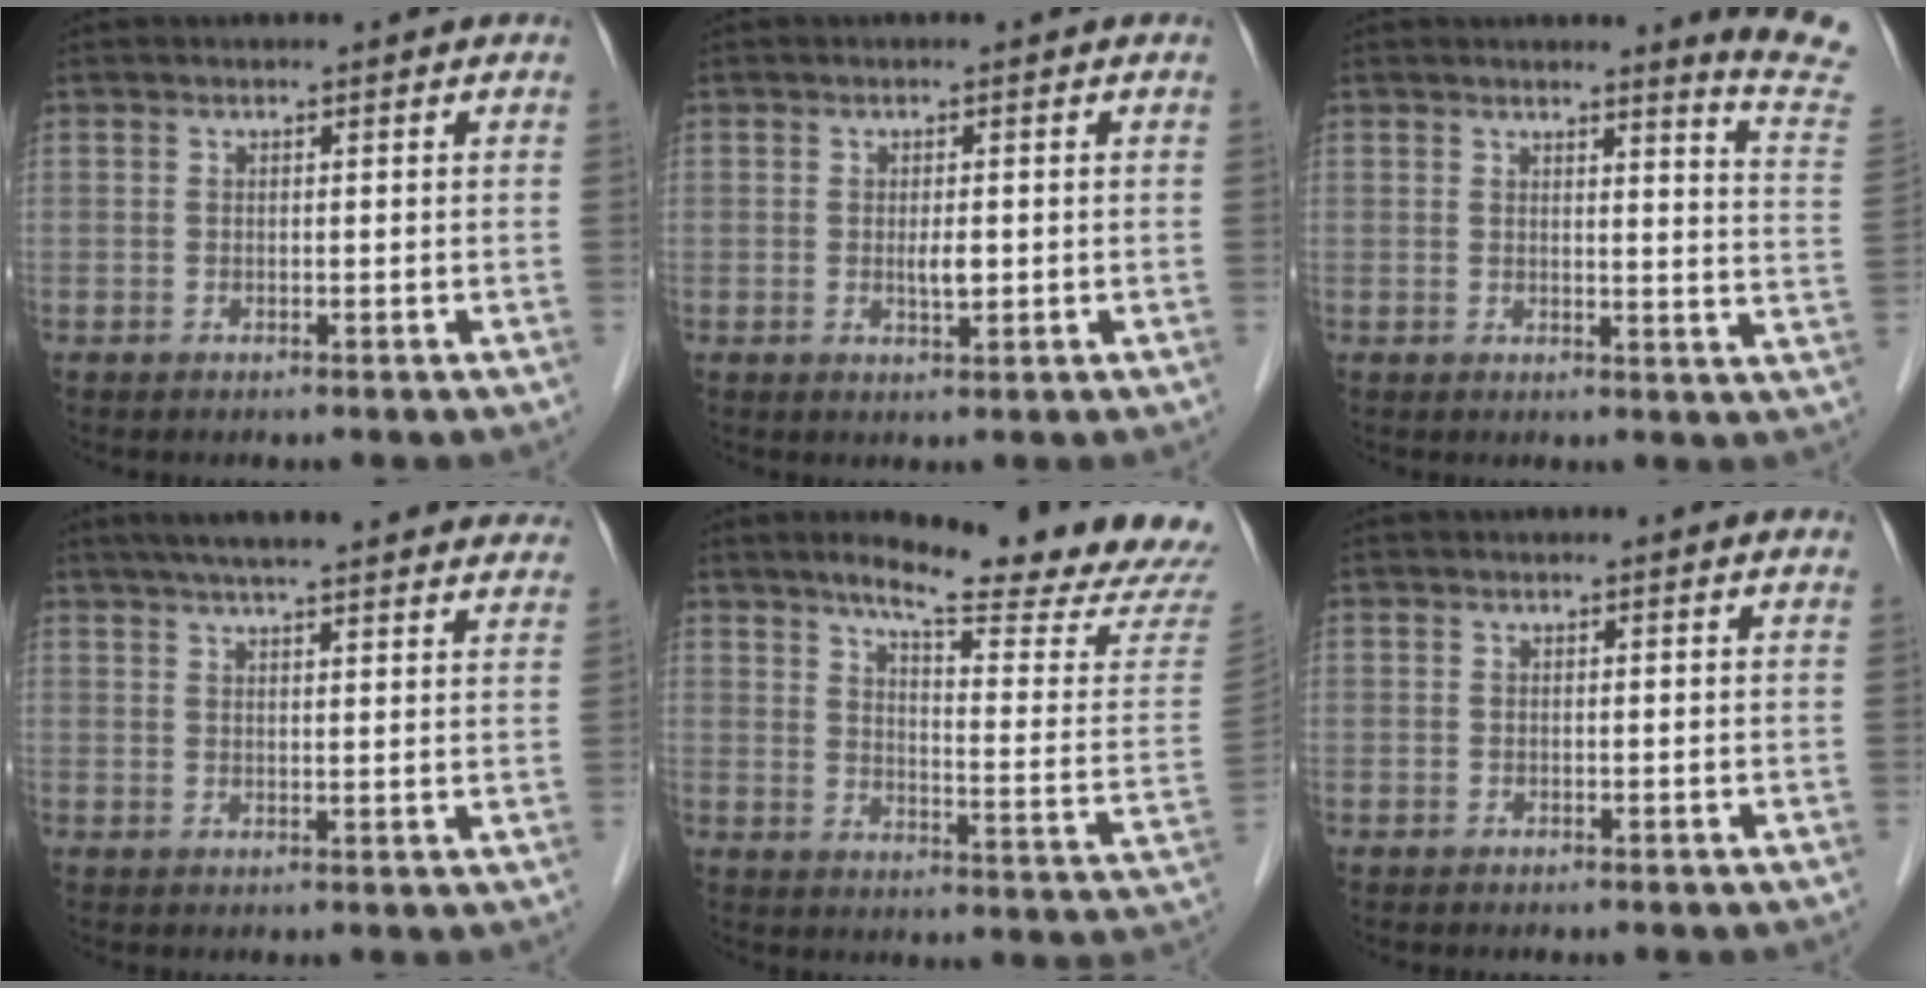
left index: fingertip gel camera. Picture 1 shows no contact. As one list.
[{"total": 1.9, "force": [0.0, 0.6, 1.8], "torque": [-0.034, -0.002, 0.000]}, {"total": 8.6, "force": [8.1, -1.7, 2.5], "torque": [-0.026, -0.087, 0.070]}, {"total": 24.6, "force": [21.8, 2.7, 11.1], "torque": [-0.166, 0.011, 0.268]}, {"total": 20.8, "force": [18.2, -0.2, 9.9], "torque": [-0.138, -0.081, 0.226]}, {"total": 0.8, "force": [0.8, 0.1, 0.2], "torque": [-0.011, 0.001, 0.005]}]